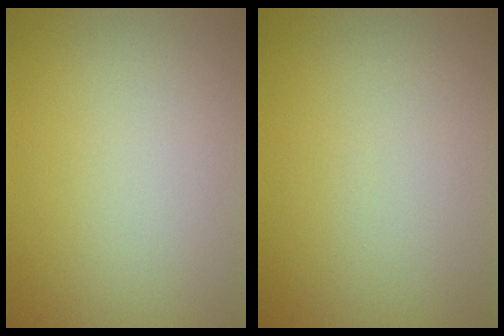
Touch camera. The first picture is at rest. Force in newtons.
{"total": 0.0}